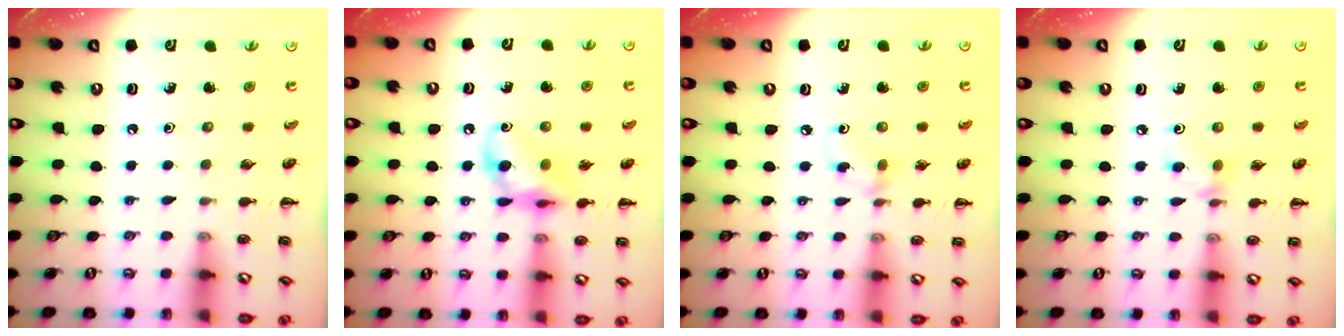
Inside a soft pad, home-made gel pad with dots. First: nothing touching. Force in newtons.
{"total": 11.0, "press": 11.0, "slide": 1.0}
{"total": 3.6, "press": 3.4, "slide": 1.4}
{"total": 5.2, "press": 5.1, "slide": 1.0}